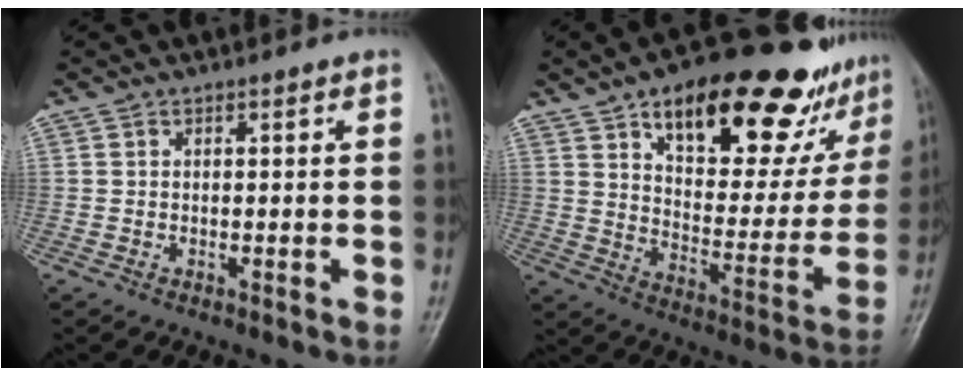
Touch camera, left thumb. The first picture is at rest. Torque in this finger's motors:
{"motor_torque": [0.39, 0.43, 1.42, -1.35, 0.21]}